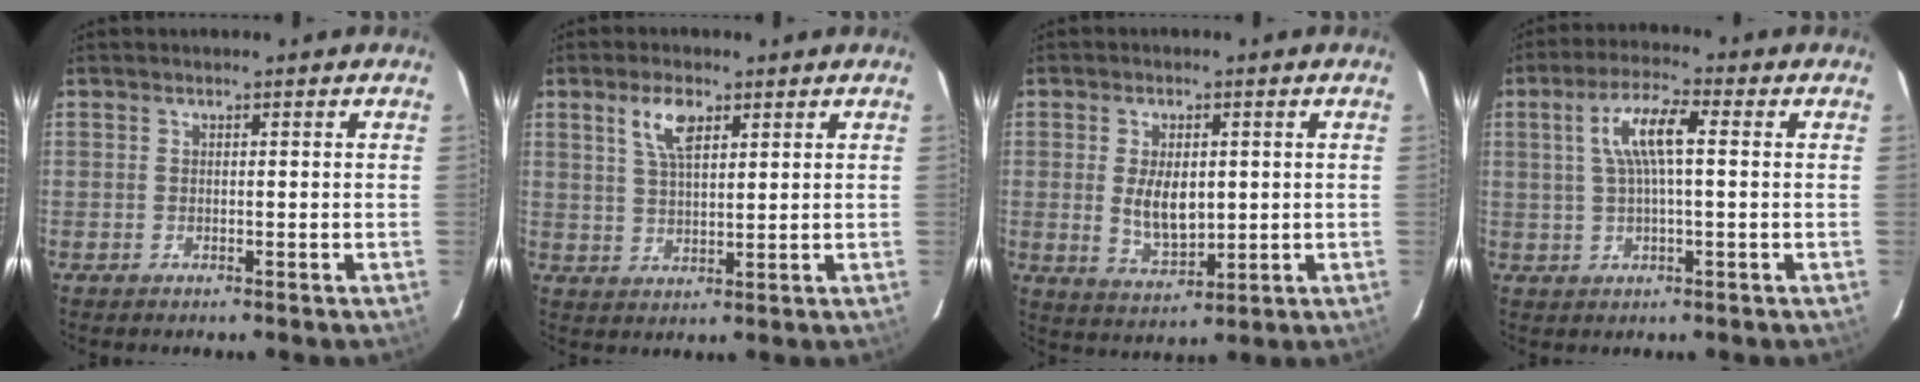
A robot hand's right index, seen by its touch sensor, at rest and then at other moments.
{"total": 5.7, "force": [3.1, 2.4, 4.2], "torque": [-0.079, 0.008, 0.061]}
{"total": 7.5, "force": [0.3, 4.0, 6.3], "torque": [-0.120, -0.007, 0.016]}
{"total": 7.5, "force": [1.4, 1.5, 7.2], "torque": [-0.138, 0.011, 0.028]}